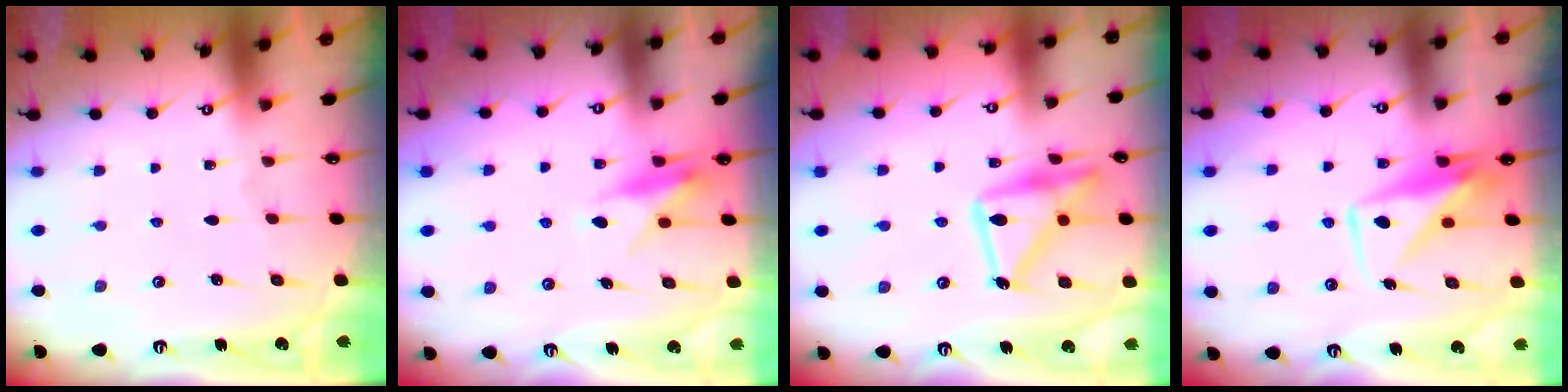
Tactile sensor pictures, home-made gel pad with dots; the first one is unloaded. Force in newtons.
{"total": 9.4, "press": 9.4, "slide": 0.4}
{"total": 18.2, "press": 18.2, "slide": 1.2}
{"total": 10.0, "press": 10.0, "slide": 0.7}